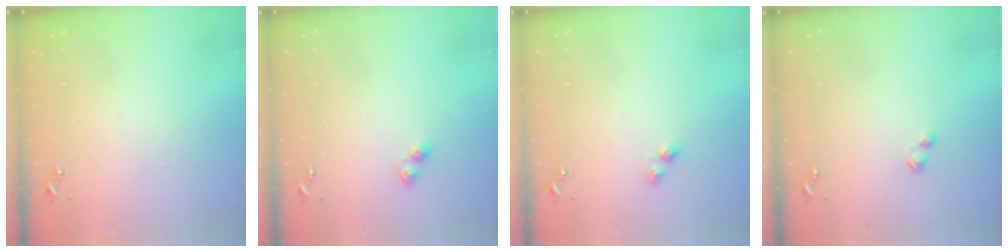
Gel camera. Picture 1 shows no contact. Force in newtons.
{"total": 4.5, "press": 4.5, "slide": 0.4}
{"total": 3.3, "press": 3.2, "slide": 0.5}
{"total": 2.9, "press": 2.9, "slide": 0.5}